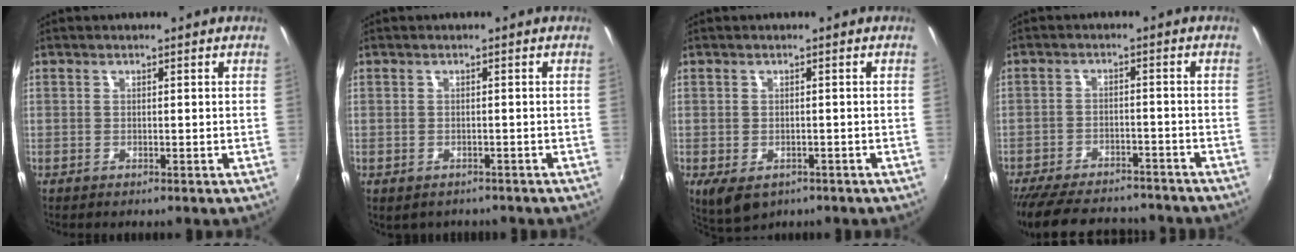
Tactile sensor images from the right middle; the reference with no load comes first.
{"total": 2.3, "force": [-1.4, 1.5, 0.9], "torque": [-0.021, -0.012, -0.016]}
{"total": 6.0, "force": [-2.9, 3.7, 3.8], "torque": [-0.072, -0.027, -0.038]}
{"total": 18.5, "force": [-15.8, 6.2, 7.3], "torque": [-0.164, -0.009, -0.223]}